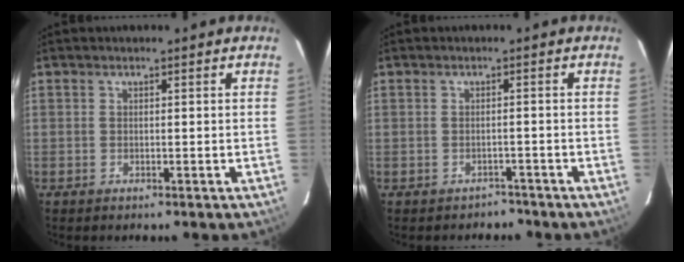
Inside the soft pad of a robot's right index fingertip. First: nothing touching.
{"total": 2.6, "force": [-2.1, 1.5, -0.5], "torque": [0.009, 0.017, -0.024]}